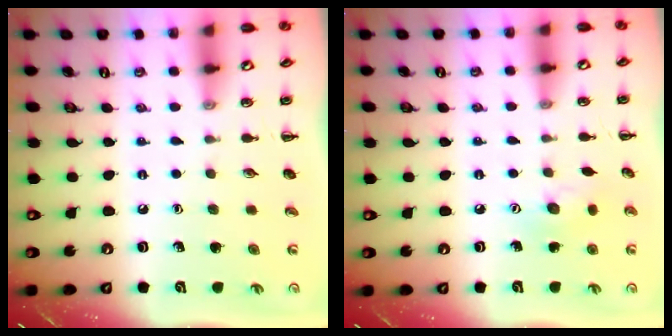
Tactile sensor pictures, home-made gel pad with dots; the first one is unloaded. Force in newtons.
{"total": 6.9, "press": 6.8, "slide": 1.3}